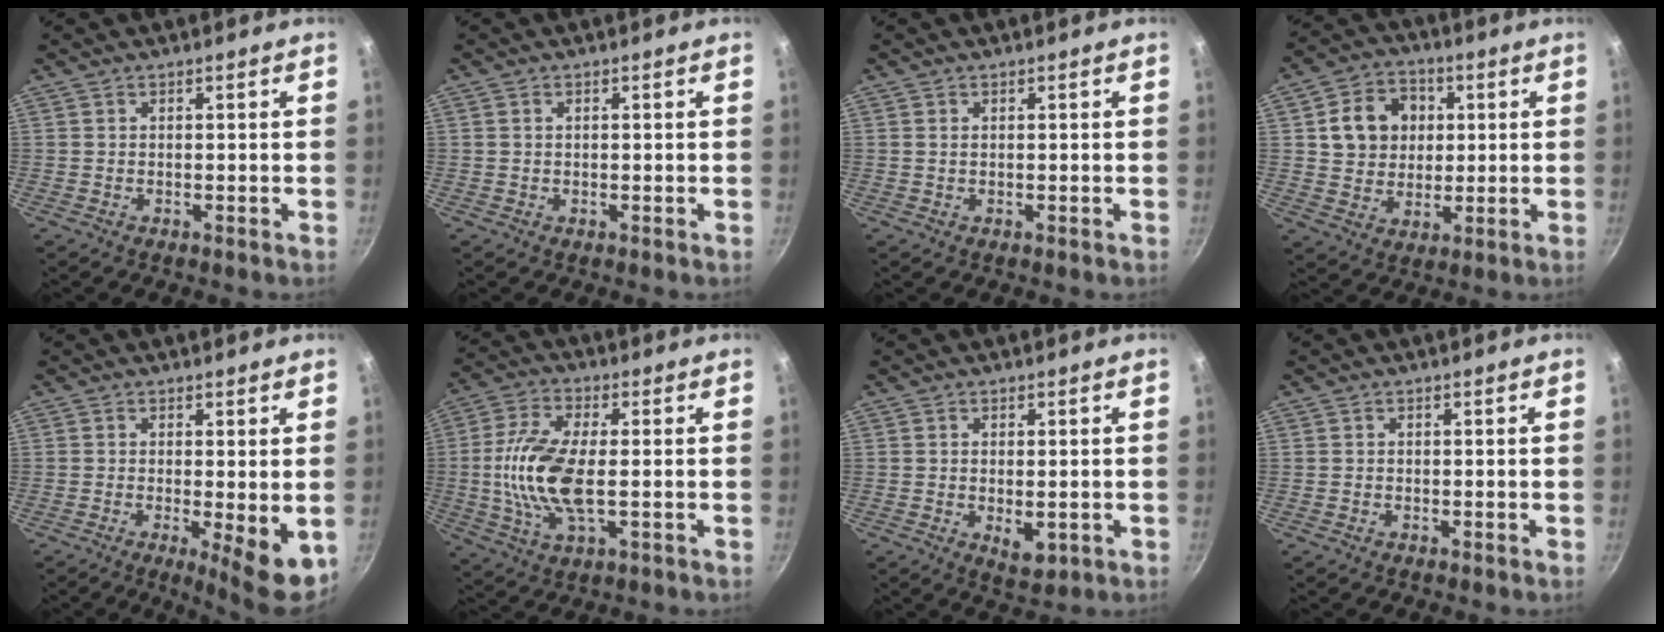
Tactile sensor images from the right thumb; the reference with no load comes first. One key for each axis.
{"total": 0.9, "fx": 0.2, "fy": 0.6, "fz": 0.6, "tx": -0.008, "ty": 0.004, "tz": 0.003}
{"total": 0.5, "fx": 0.2, "fy": 0.4, "fz": 0.3, "tx": -0.004, "ty": -0.001, "tz": 0.004}
{"total": 11.8, "fx": 2.4, "fy": 10.0, "fz": 5.8, "tx": -0.067, "ty": 0.006, "tz": 0.041}
{"total": 8.1, "fx": -1.2, "fy": 2.1, "fz": 7.8, "tx": -0.098, "ty": -0.013, "tz": -0.009}
{"total": 13.4, "fx": -0.6, "fy": 5.9, "fz": 12.0, "tx": -0.248, "ty": 0.005, "tz": -0.019}
{"total": 4.6, "fx": -0.8, "fy": 2.4, "fz": 3.9, "tx": -0.055, "ty": -0.011, "tz": -0.005}
{"total": 0.0}